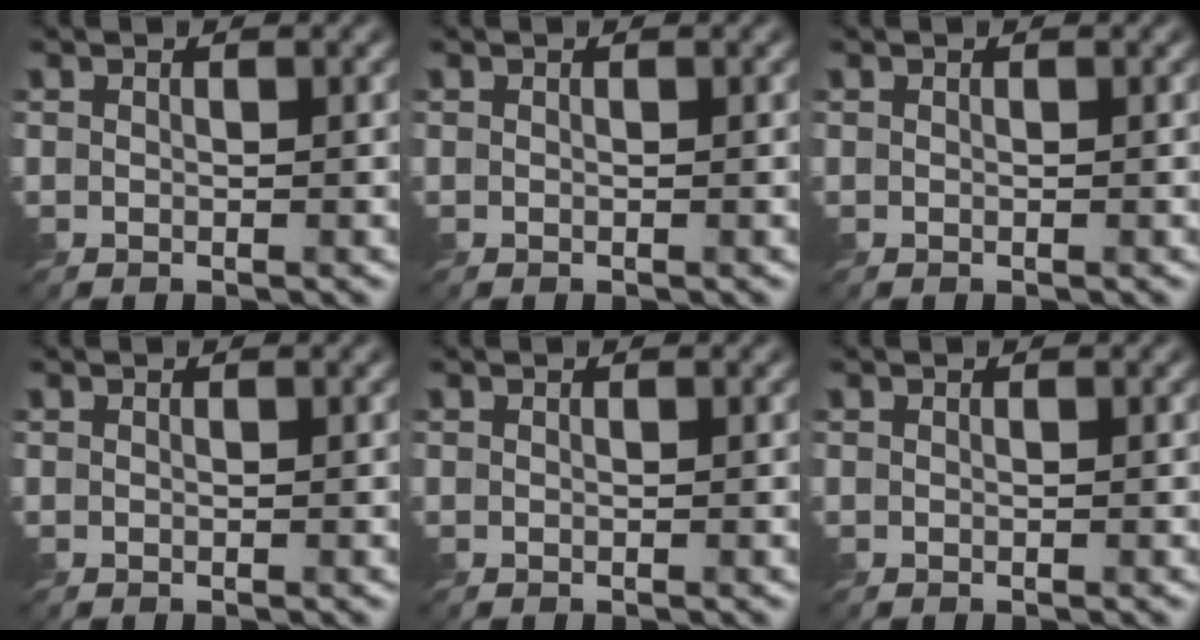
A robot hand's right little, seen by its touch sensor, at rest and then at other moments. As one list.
[{"total": 0.0}, {"total": 0.0}, {"total": 0.0}, {"total": 0.0}, {"total": 0.0}]